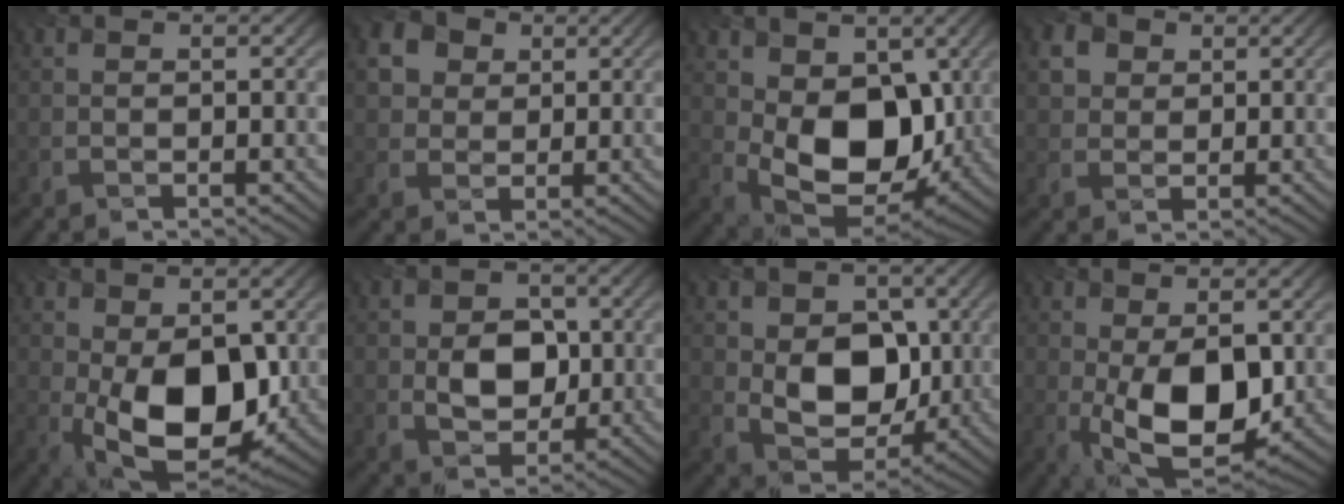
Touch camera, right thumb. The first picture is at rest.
{"total": 6.7, "force": [2.4, 5.6, 2.7], "torque": [-0.112, 0.012, 0.042]}
{"total": 12.4, "force": [0.8, 8.4, 9.2], "torque": [-0.173, -0.024, 0.023]}
{"total": 4.0, "force": [1.5, 3.4, 1.5], "torque": [-0.054, -0.003, 0.032]}
{"total": 13.2, "force": [-1.7, 7.4, 10.8], "torque": [-0.187, -0.025, -0.022]}
{"total": 5.6, "force": [-0.8, 4.3, 3.5], "torque": [-0.061, -0.007, -0.016]}
{"total": 9.3, "force": [0.1, 6.8, 6.3], "torque": [-0.112, -0.017, -0.005]}
{"total": 11.7, "force": [-1.7, 5.9, 9.9], "torque": [-0.184, -0.014, -0.024]}